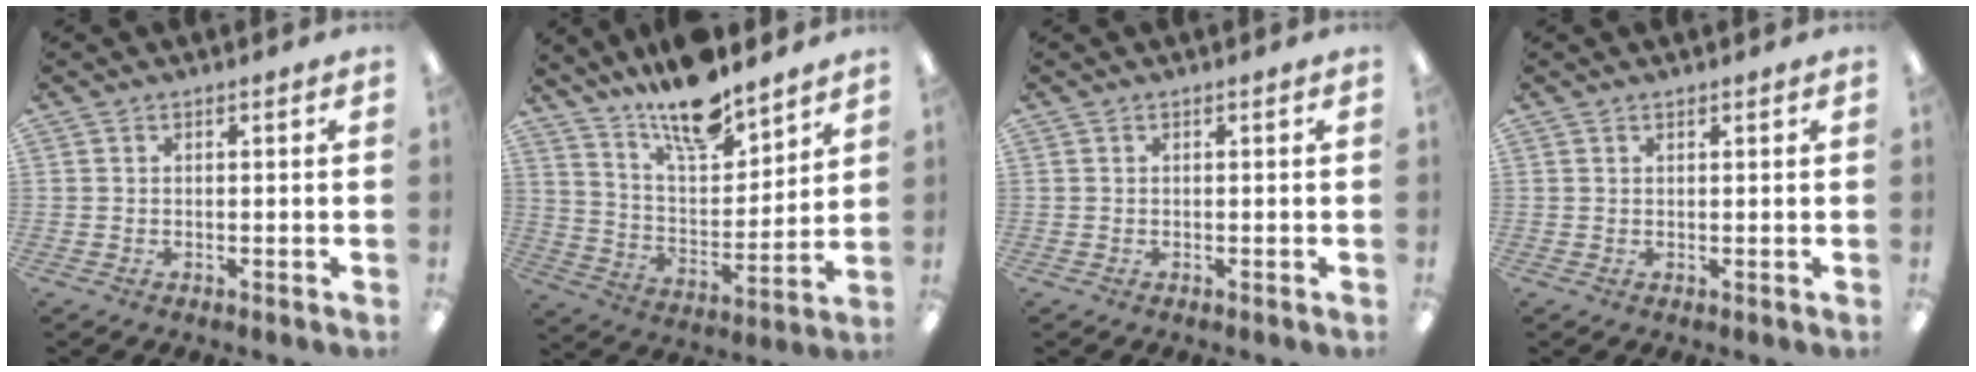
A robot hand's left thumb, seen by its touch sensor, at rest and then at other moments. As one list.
[{"total": 14.6, "force": [12.8, 3.6, 6.0], "torque": [-0.118, -0.089, 0.228]}, {"total": 0.0}, {"total": 0.8, "force": [0.7, 0.2, 0.3], "torque": [-0.006, 0.000, 0.013]}]